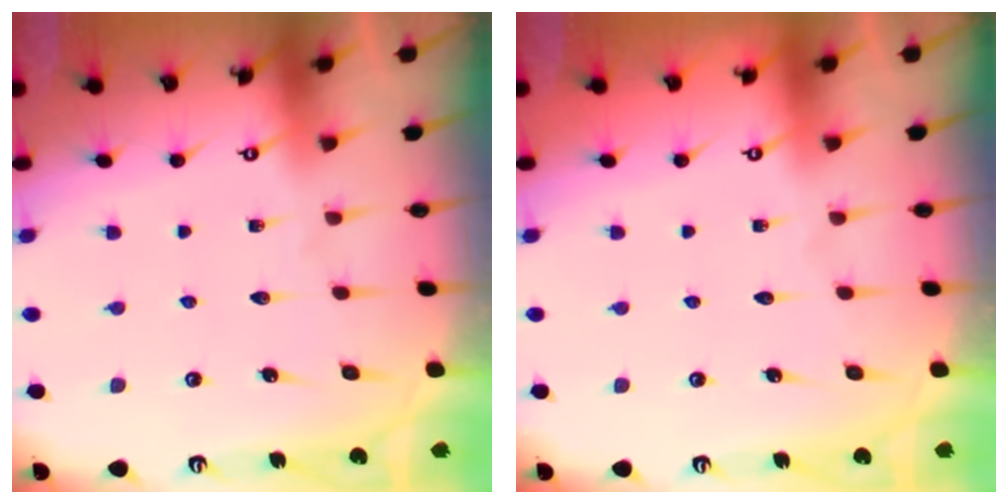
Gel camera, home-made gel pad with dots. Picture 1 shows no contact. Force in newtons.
{"total": 0.0}